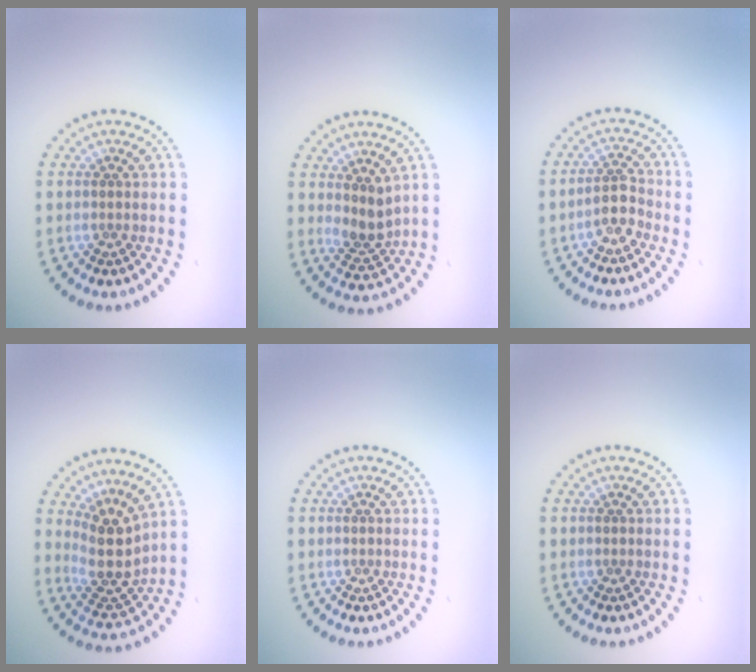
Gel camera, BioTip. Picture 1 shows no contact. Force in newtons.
{"total": 2.6, "press": 2.0, "slide": 1.7}
{"total": 2.5, "press": 2.2, "slide": 1.2}
{"total": 4.2, "press": 3.3, "slide": 2.7}
{"total": 0.0}
{"total": 0.0}